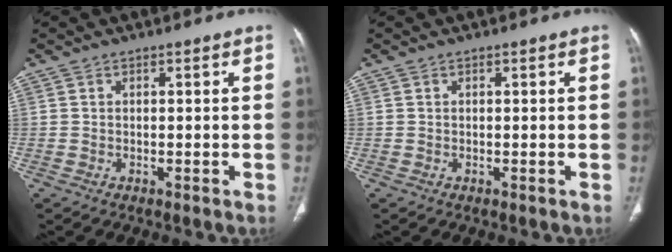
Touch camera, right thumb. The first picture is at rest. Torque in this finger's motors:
{"motor_torque": [-0.06, 0.30, -0.25, 0.03, -0.02]}